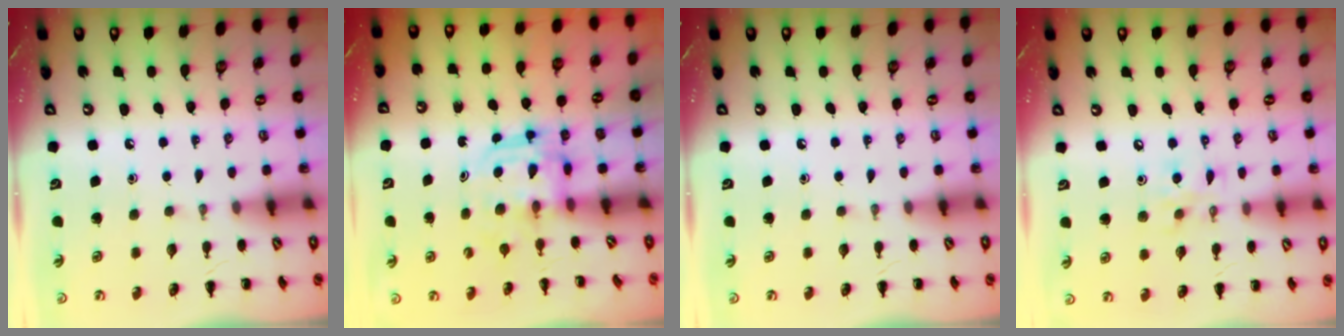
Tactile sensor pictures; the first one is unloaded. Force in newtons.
{"total": 3.1, "press": 3.1, "slide": 0.2}
{"total": 0.0}
{"total": 7.4, "press": 7.3, "slide": 0.7}